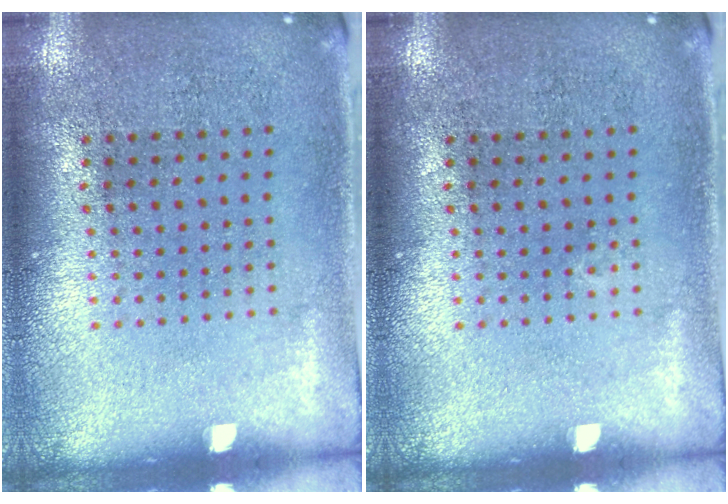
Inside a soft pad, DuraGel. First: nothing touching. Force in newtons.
{"total": 0.0}